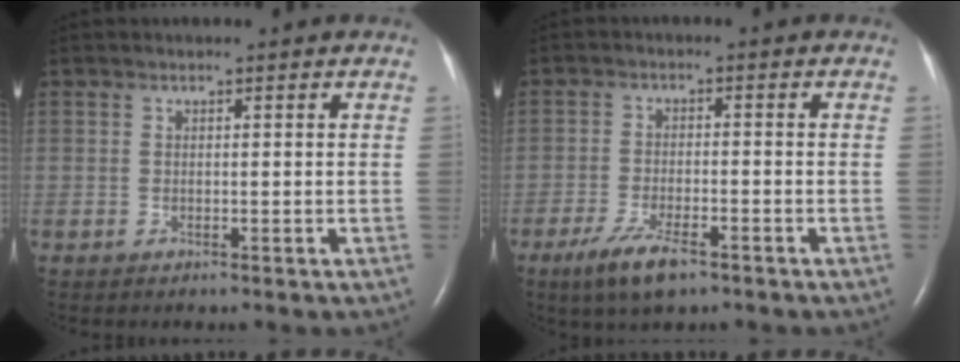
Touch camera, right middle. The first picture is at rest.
{"total": 6.2, "force": [-4.0, 1.5, 4.5], "torque": [-0.097, -0.012, -0.069]}